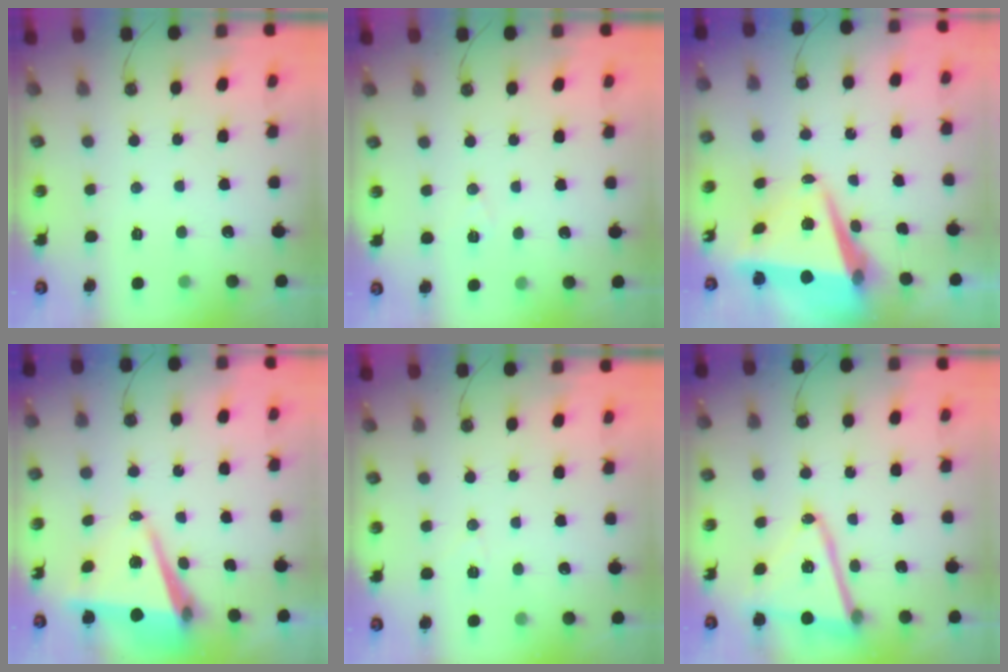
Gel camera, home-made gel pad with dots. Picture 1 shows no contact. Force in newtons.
{"total": 6.6, "press": 4.8, "slide": 4.5}
{"total": 9.6, "press": 9.3, "slide": 2.7}
{"total": 8.0, "press": 6.9, "slide": 4.1}
{"total": 4.4, "press": 4.3, "slide": 0.9}
{"total": 13.8, "press": 13.6, "slide": 2.4}